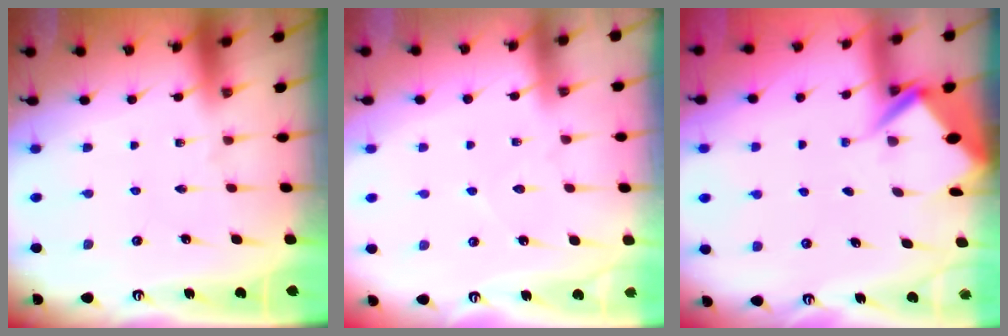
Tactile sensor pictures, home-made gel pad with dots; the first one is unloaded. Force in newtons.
{"total": 4.3, "press": 4.2, "slide": 0.6}
{"total": 3.5, "press": 3.5, "slide": 0.3}